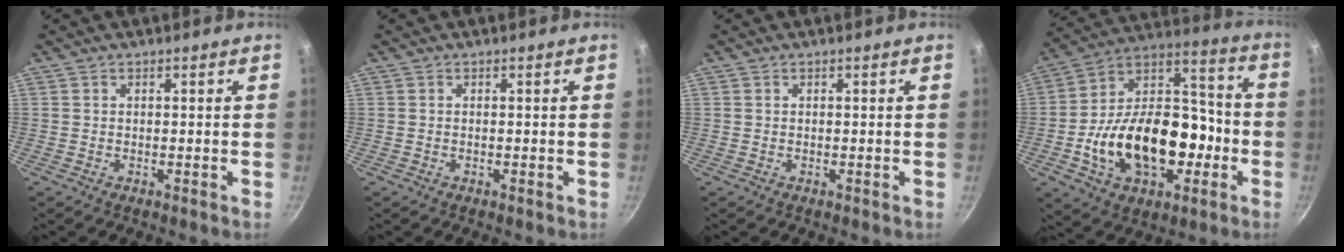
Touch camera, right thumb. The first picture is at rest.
{"total": 0.0}
{"total": 0.0}
{"total": 25.1, "force": [-6.4, 16.0, 18.2], "torque": [-0.266, 0.066, -0.097]}